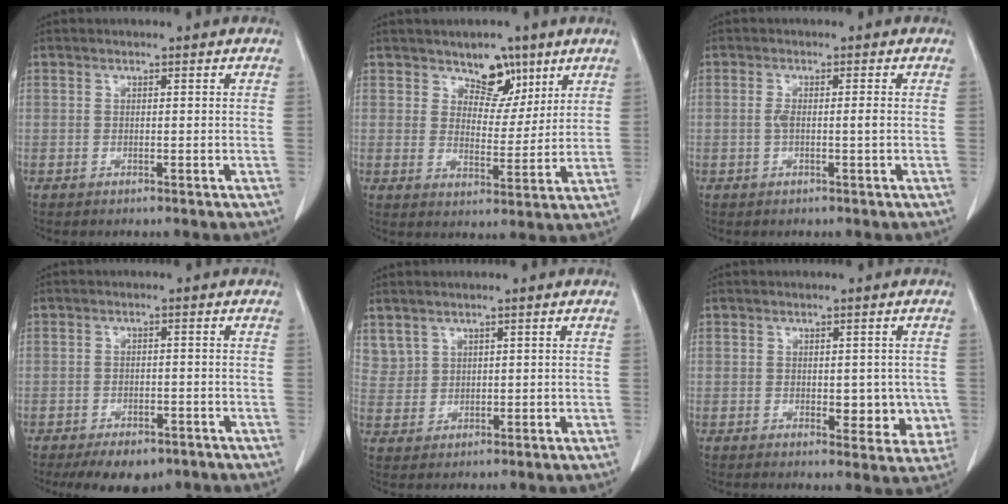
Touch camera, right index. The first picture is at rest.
{"total": 6.3, "force": [4.2, 3.8, 2.8], "torque": [-0.031, 0.000, 0.070]}
{"total": 2.0, "force": [-0.1, 0.2, 2.0], "torque": [-0.039, 0.003, 0.000]}
{"total": 7.2, "force": [-5.2, 3.5, 3.5], "torque": [-0.044, 0.000, -0.070]}
{"total": 3.8, "force": [2.7, 2.7, 0.3], "torque": [0.002, 0.004, 0.063]}
{"total": 6.1, "force": [-0.5, 3.4, 5.1], "torque": [-0.039, -0.001, 0.004]}